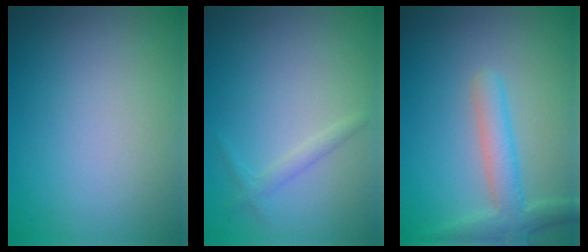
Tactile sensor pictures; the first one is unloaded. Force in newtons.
{"total": 1.1, "press": 1.1, "slide": 0.0}
{"total": 3.7, "press": 3.7, "slide": 0.2}